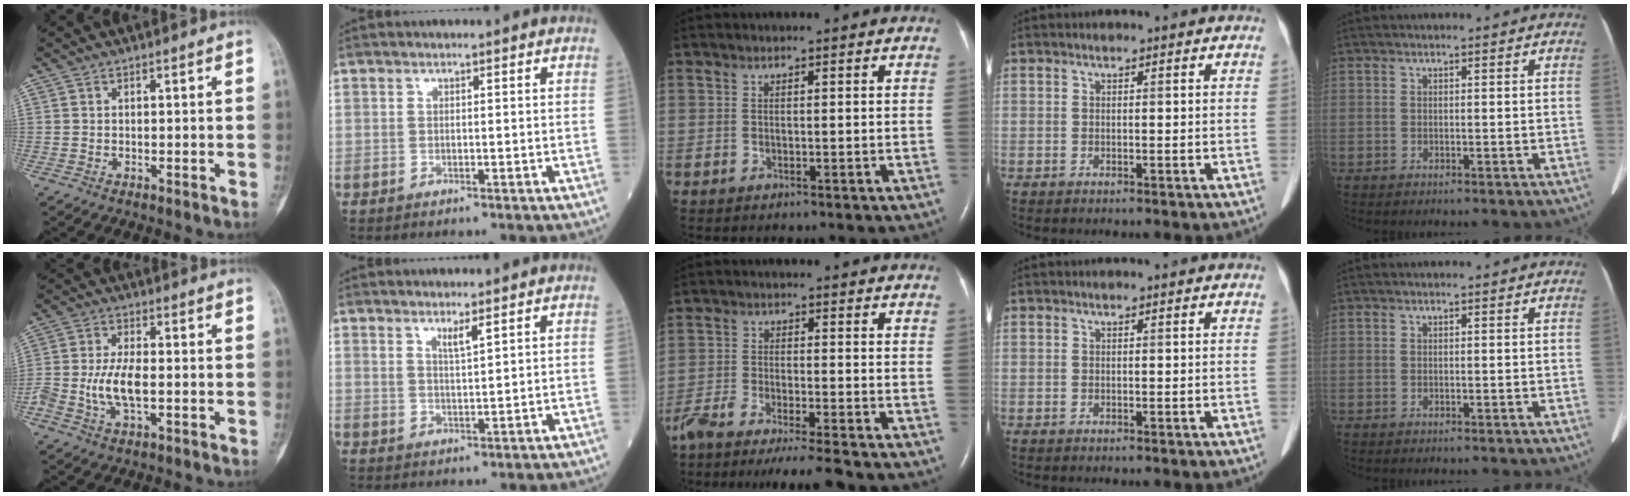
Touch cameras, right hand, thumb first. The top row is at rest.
{"thumb": {"total": 7.8, "force": [-1.5, 3.6, 6.8], "torque": [-0.146, 0.010, -0.030]}, "index": {"total": 2.4, "force": [1.7, 0.1, 1.7], "torque": [-0.037, -0.007, 0.035]}, "middle": {"total": 13.6, "force": [-12.2, -0.3, 6.2], "torque": [-0.087, -0.031, -0.194]}}